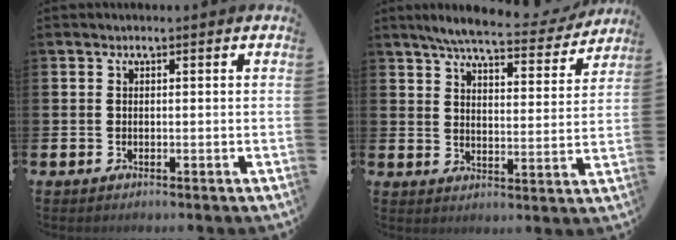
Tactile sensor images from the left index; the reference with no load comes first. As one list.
[{"total": 6.8, "force": [6.2, 0.8, 2.7], "torque": [-0.058, -0.035, 0.103]}]